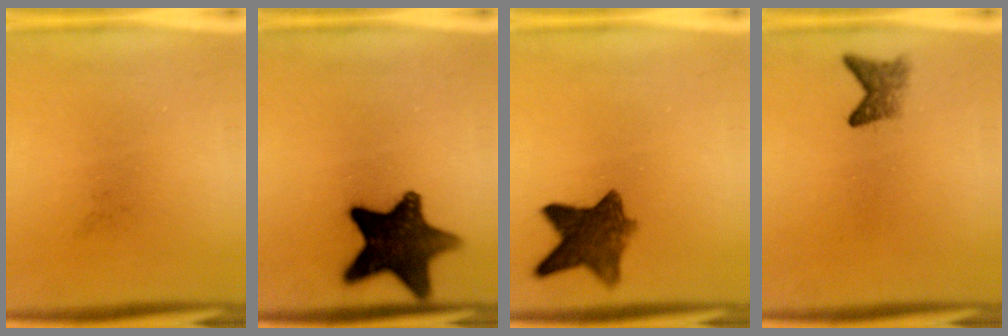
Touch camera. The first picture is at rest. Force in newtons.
{"total": 14.2}
{"total": 8.2}
{"total": 2.4}